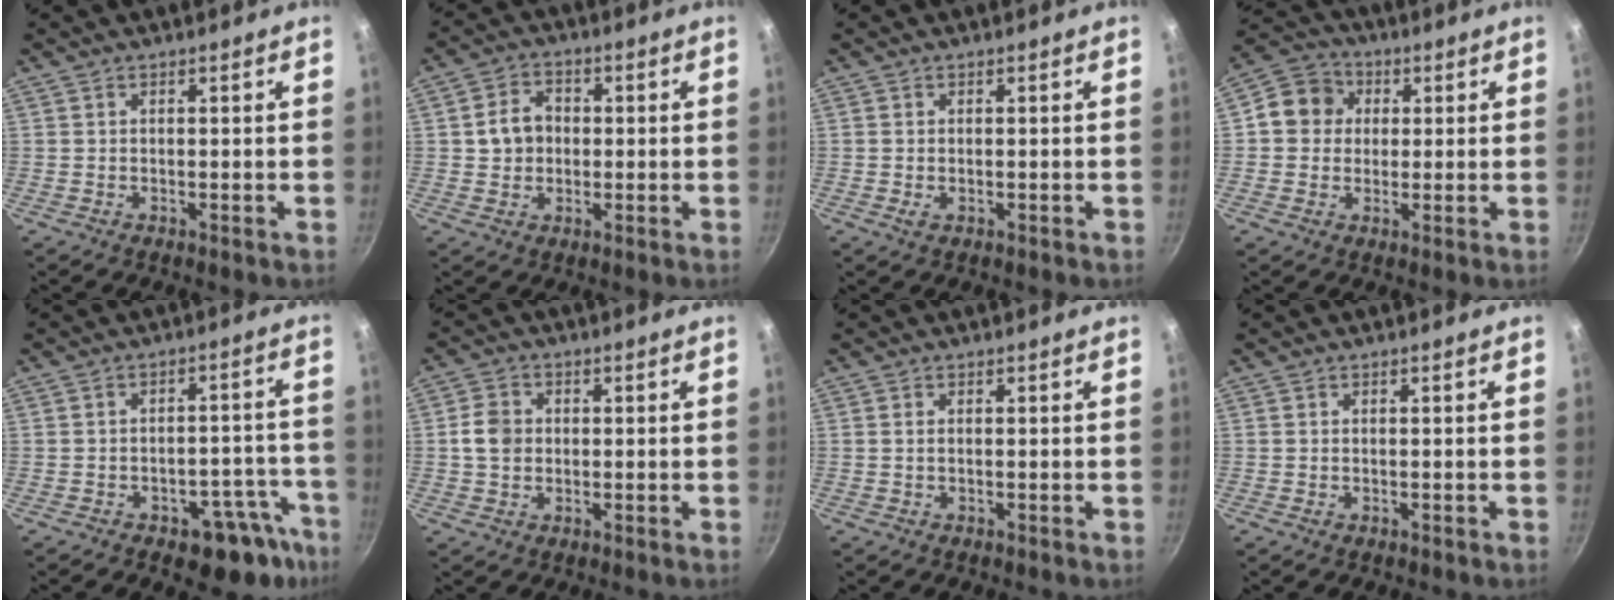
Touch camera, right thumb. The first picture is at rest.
{"total": 6.5, "force": [0.3, 5.5, 3.4], "torque": [-0.033, 0.013, -0.002]}
{"total": 1.1, "force": [-0.2, 0.8, 0.7], "torque": [-0.013, -0.002, -0.002]}
{"total": 8.3, "force": [1.3, 7.5, 3.2], "torque": [-0.019, 0.014, 0.002]}
{"total": 11.1, "force": [-6.6, 6.4, 6.3], "torque": [-0.002, 0.061, -0.069]}
{"total": 5.1, "force": [0.1, 4.3, 2.8], "torque": [-0.038, 0.008, -0.004]}
{"total": 0.6, "force": [0.1, 0.2, 0.5], "torque": [-0.011, 0.000, 0.002]}
{"total": 0.0}